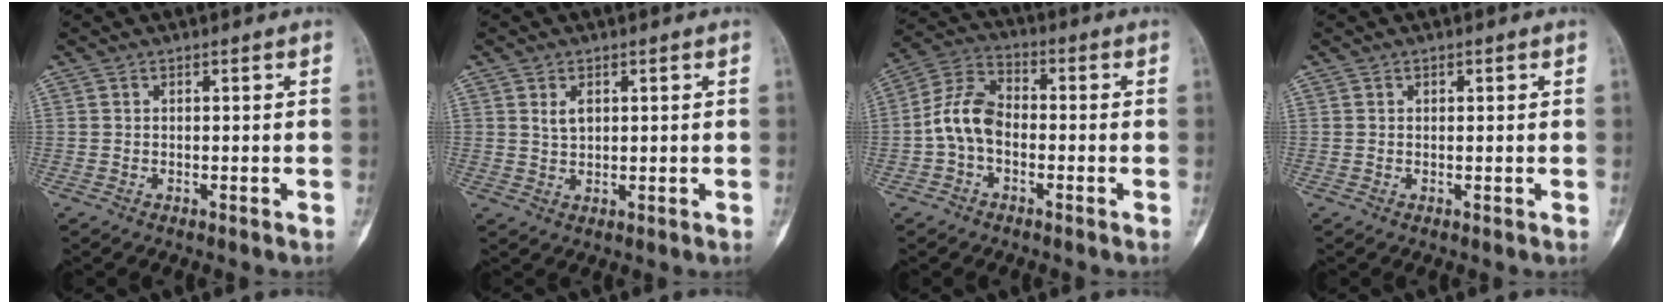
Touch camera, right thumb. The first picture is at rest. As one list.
[{"total": 2.8, "force": [1.1, 1.8, 1.8], "torque": [-0.026, -0.006, 0.023]}, {"total": 8.7, "force": [-1.6, 5.7, 6.3], "torque": [-0.115, 0.031, -0.045]}, {"total": 0.6, "force": [0.3, 0.4, 0.3], "torque": [-0.001, -0.001, 0.004]}]